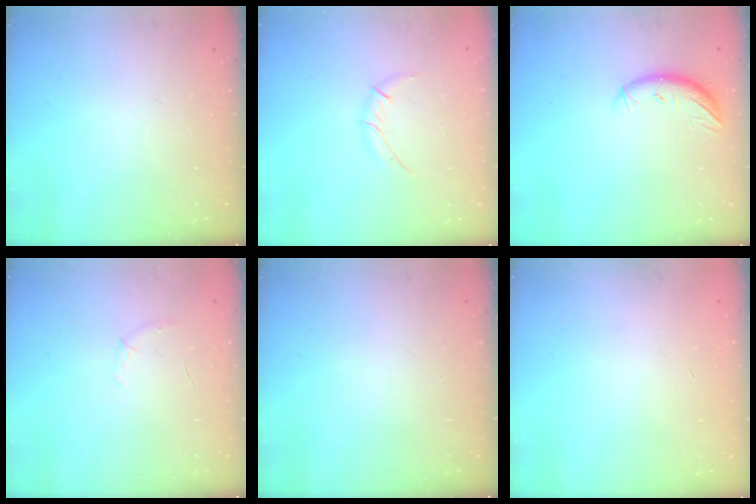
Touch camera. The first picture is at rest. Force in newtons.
{"total": 4.1, "press": 4.0, "slide": 0.9}
{"total": 7.6, "press": 7.5, "slide": 1.3}
{"total": 3.7, "press": 3.5, "slide": 1.1}
{"total": 0.0}
{"total": 0.0}